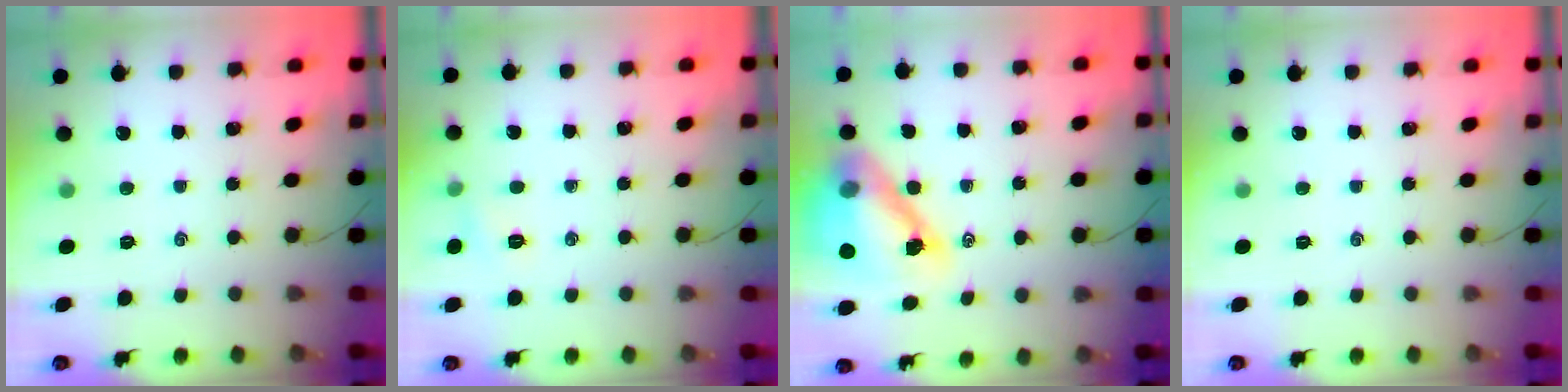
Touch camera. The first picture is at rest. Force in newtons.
{"total": 4.6, "press": 4.5, "slide": 1.3}
{"total": 16.3, "press": 15.7, "slide": 4.2}
{"total": 0.0}